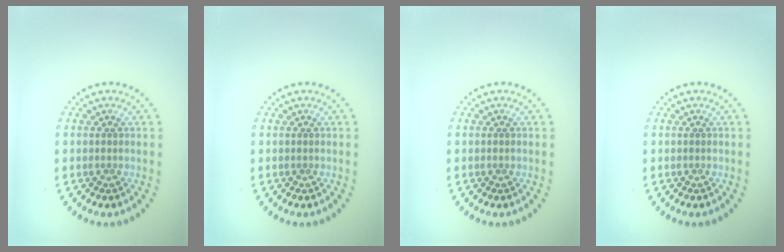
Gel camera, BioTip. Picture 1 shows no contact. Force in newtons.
{"total": 0.0}
{"total": 0.0}
{"total": 0.0}